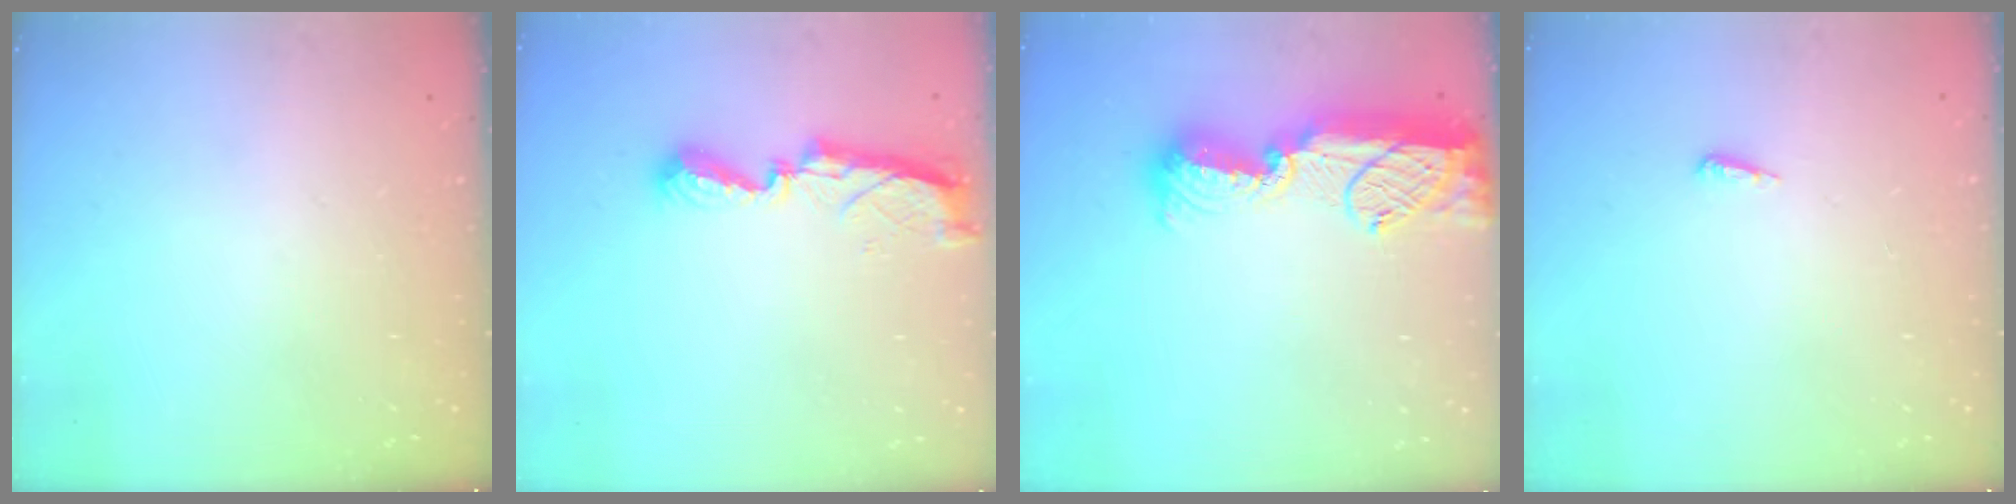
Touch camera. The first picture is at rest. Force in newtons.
{"total": 8.8, "press": 8.7, "slide": 0.4}
{"total": 17.4, "press": 16.6, "slide": 5.5}
{"total": 3.6, "press": 3.5, "slide": 0.6}